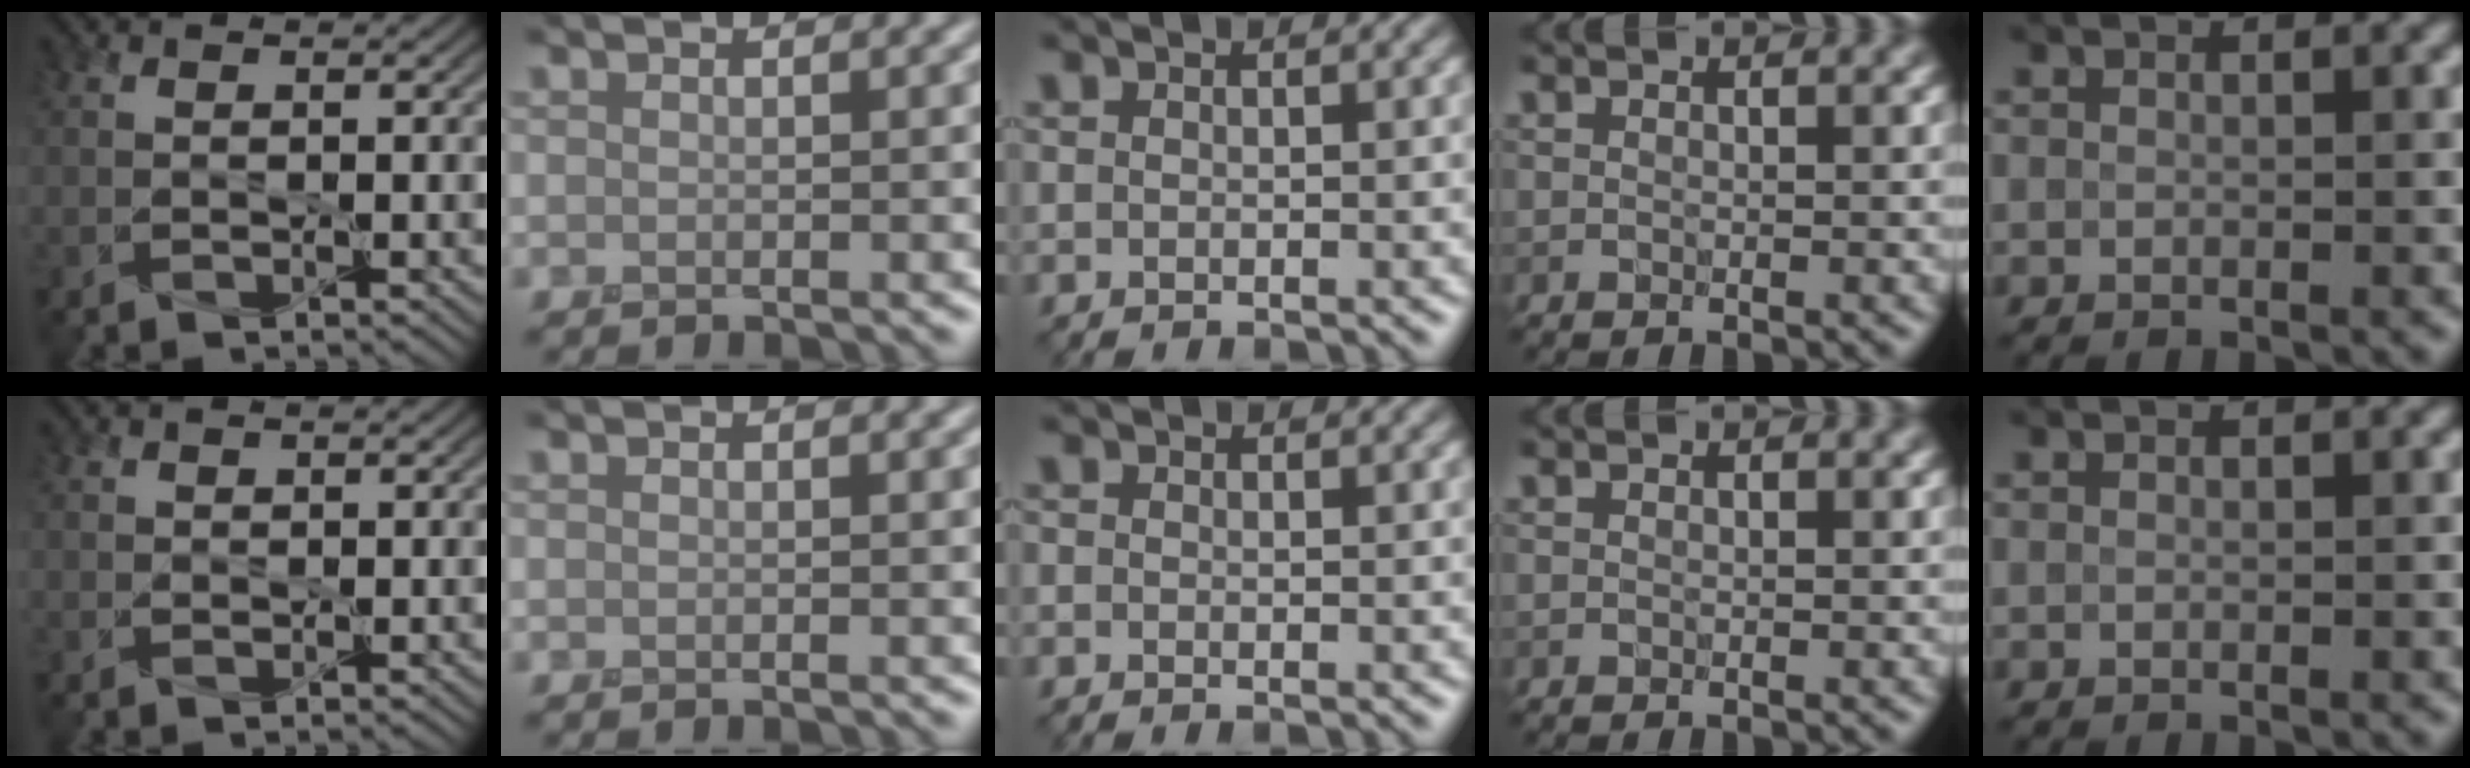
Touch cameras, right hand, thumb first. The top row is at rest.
{"thumb": {"total": 0.6, "force": [0.2, 0.5, 0.1], "torque": [-0.002, -0.005, 0.004]}, "middle": {"total": 0.5, "force": [-0.5, -0.1, 0.0], "torque": [0.003, -0.001, -0.012]}}